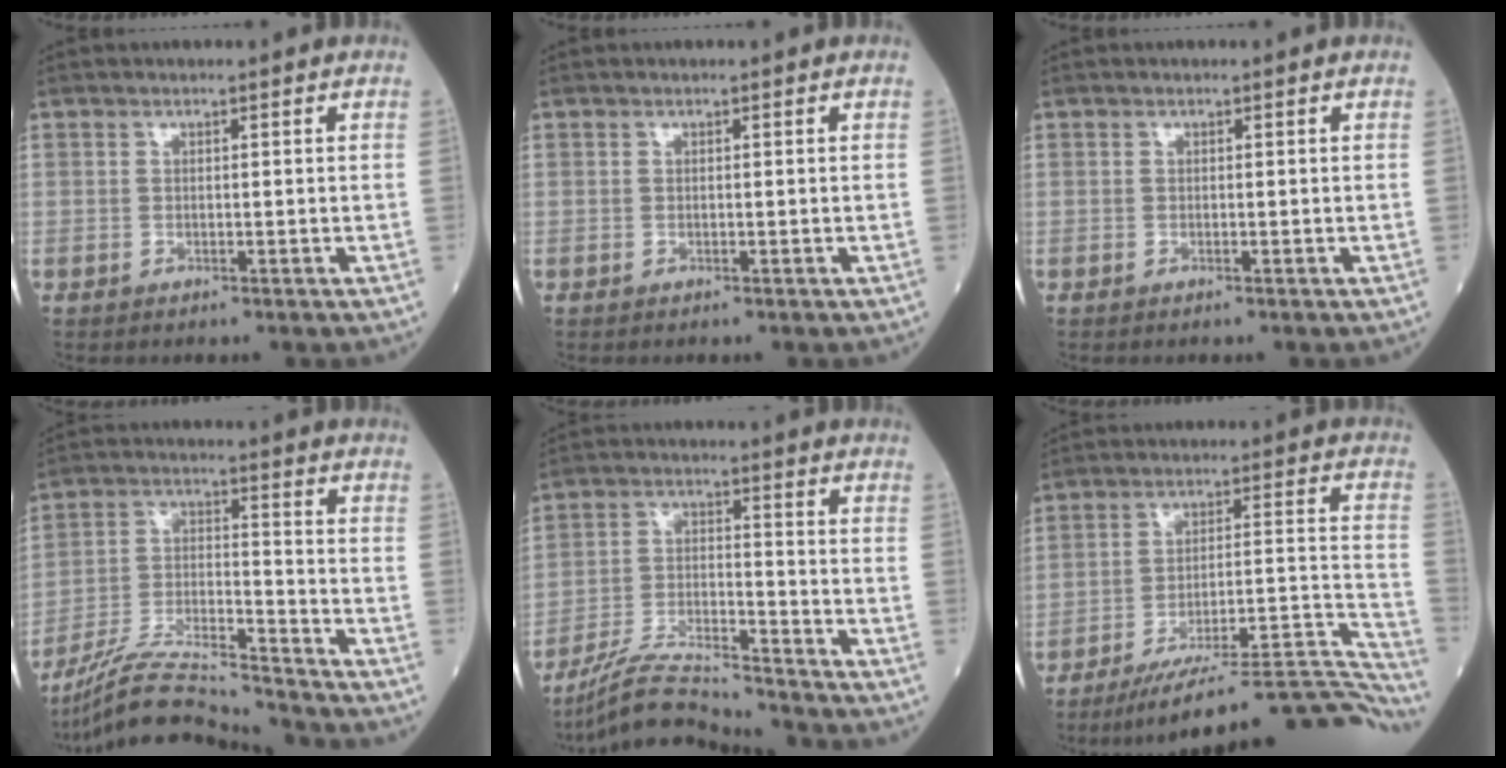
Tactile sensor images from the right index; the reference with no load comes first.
{"total": 0.0}
{"total": 0.0}
{"total": 13.7, "force": [-13.2, -1.1, 3.6], "torque": [-0.070, 0.007, -0.242]}
{"total": 10.6, "force": [-10.3, -0.8, 2.3], "torque": [-0.047, -0.002, -0.190]}
{"total": 24.8, "force": [-22.7, 1.0, 9.9], "torque": [-0.051, 0.025, -0.312]}